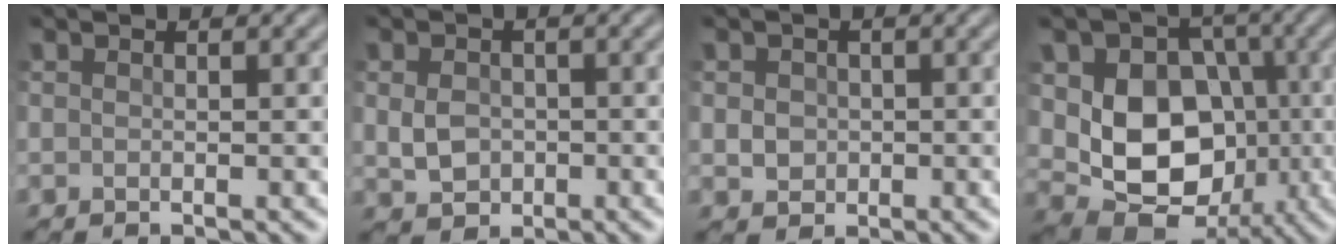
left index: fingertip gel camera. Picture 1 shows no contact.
{"total": 3.0, "force": [-0.3, 2.4, 1.7], "torque": [-0.042, -0.006, -0.009]}
{"total": 2.1, "force": [-0.2, 1.8, 0.9], "torque": [-0.022, -0.004, -0.007]}
{"total": 11.3, "force": [-0.4, 8.5, 7.4], "torque": [-0.120, -0.015, -0.012]}